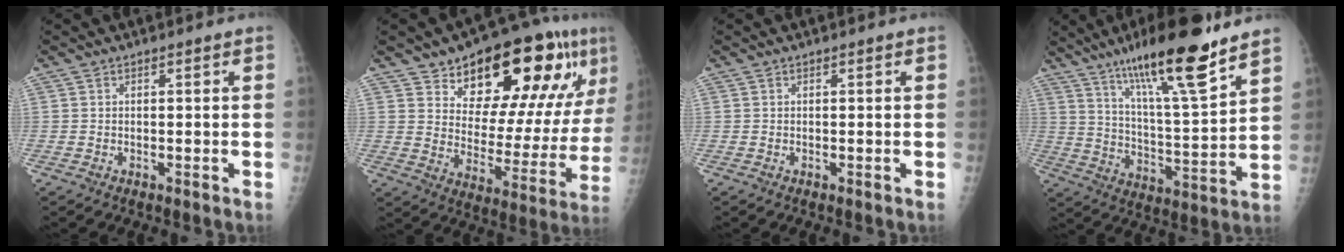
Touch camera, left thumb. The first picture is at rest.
{"total": 23.3, "force": [13.1, 9.3, 16.8], "torque": [-0.196, -0.047, 0.200]}
{"total": 0.0}
{"total": 19.3, "force": [13.1, 2.7, 14.0], "torque": [-0.215, -0.067, 0.222]}